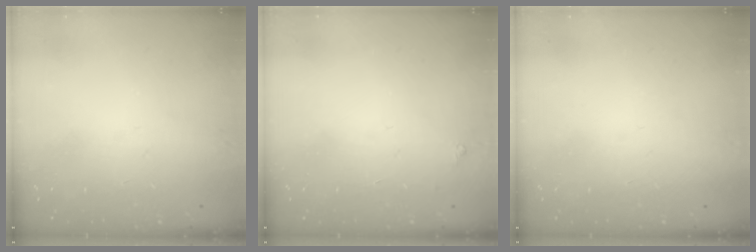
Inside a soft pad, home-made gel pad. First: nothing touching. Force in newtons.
{"total": 2.5, "press": 2.5, "slide": 0.4}
{"total": 1.5, "press": 1.5, "slide": 0.1}